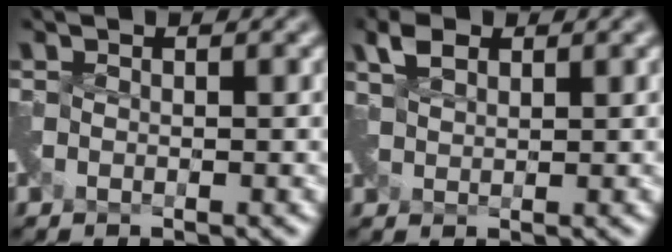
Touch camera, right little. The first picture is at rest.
{"total": 2.1, "force": [1.8, 0.9, 0.8], "torque": [-0.021, 0.010, 0.039]}